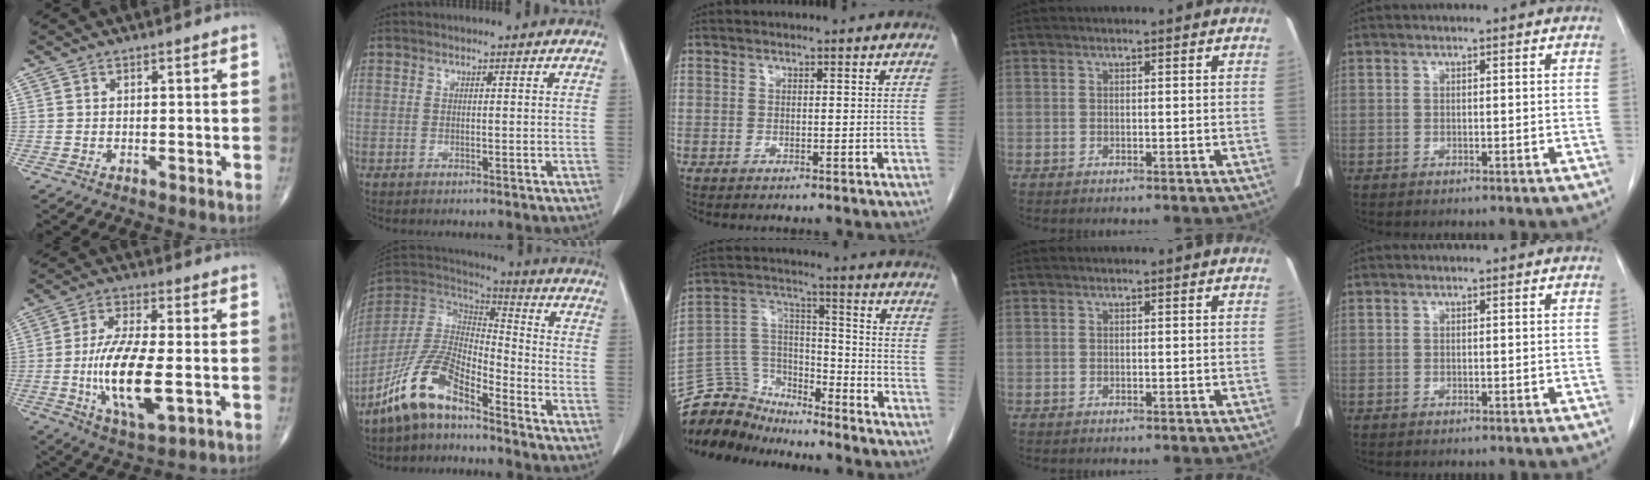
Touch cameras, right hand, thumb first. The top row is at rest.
{"thumb": {"total": 14.8, "force": [-2.3, 5.2, 13.6], "torque": [-0.263, -0.007, -0.039]}, "index": {"total": 11.5, "force": [-8.4, 3.5, 7.1], "torque": [-0.158, 0.015, -0.167]}, "middle": {"total": 11.8, "force": [-11.3, 3.3, 0.6], "torque": [-0.018, 0.052, -0.216]}}